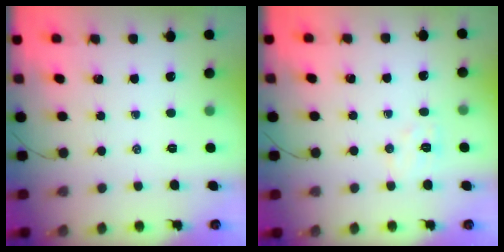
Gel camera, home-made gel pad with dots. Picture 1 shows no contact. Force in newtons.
{"total": 6.4, "press": 6.3, "slide": 1.0}